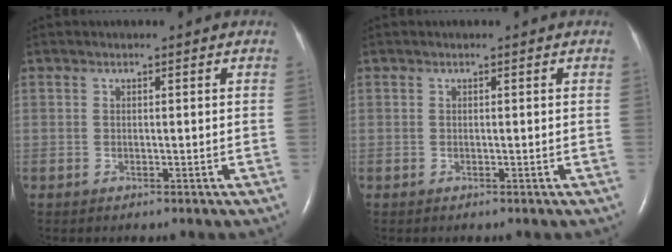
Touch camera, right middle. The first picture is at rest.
{"total": 0.0}